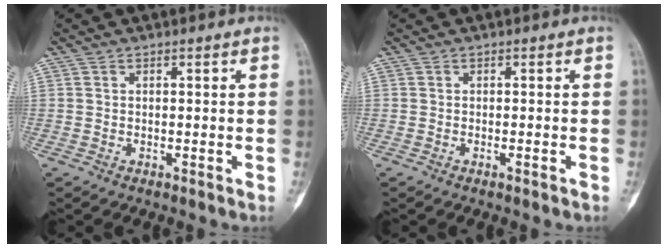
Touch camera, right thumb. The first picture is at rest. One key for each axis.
{"total": 0.8, "fx": -0.4, "fy": 0.1, "fz": 0.7, "tx": -0.014, "ty": 0.000, "tz": -0.005}